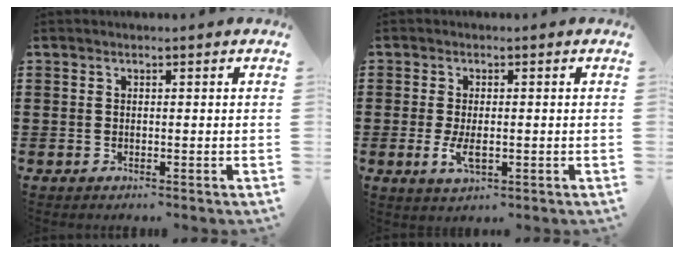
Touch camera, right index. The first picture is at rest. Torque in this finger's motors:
{"motor_torque": [1.24, 0.90, 0.16, 0.07]}